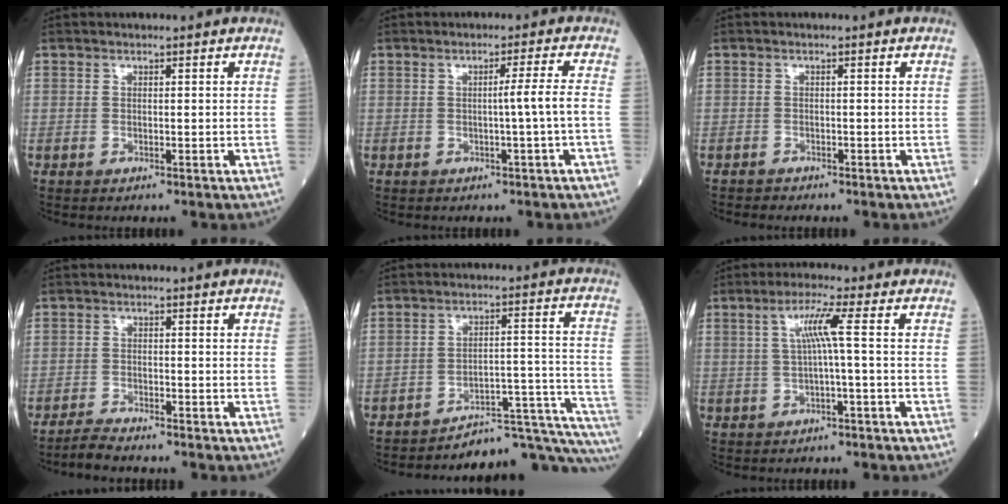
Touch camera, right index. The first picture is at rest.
{"total": 3.0, "force": [-0.6, -1.2, 2.7], "torque": [-0.042, 0.002, -0.010]}
{"total": 1.1, "force": [-1.0, 0.3, -0.1], "torque": [-0.004, 0.000, -0.019]}
{"total": 2.8, "force": [-2.7, -0.2, 0.5], "torque": [-0.015, -0.011, -0.052]}
{"total": 17.8, "force": [-17.4, 0.9, 4.0], "torque": [0.012, 0.052, -0.226]}
{"total": 4.5, "force": [0.4, -0.9, 4.4], "torque": [-0.085, 0.011, 0.011]}